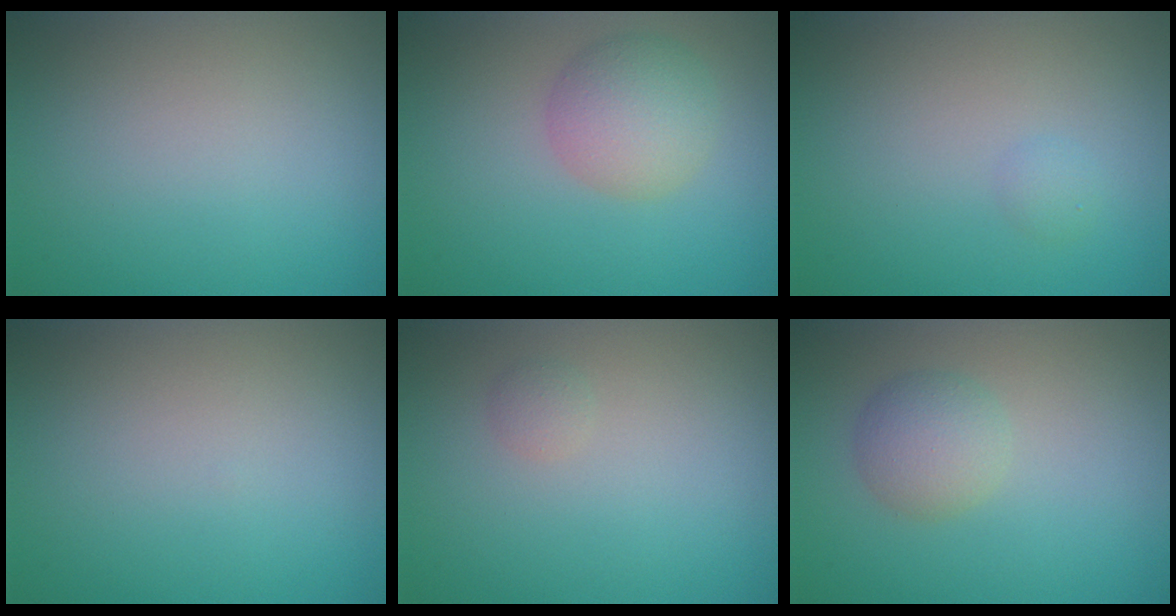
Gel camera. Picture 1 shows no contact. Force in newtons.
{"total": 3.9, "press": 3.9, "slide": 0.1}
{"total": 0.7, "press": 0.7, "slide": 0.0}
{"total": 0.0}
{"total": 0.7, "press": 0.7, "slide": 0.0}
{"total": 2.7, "press": 2.7, "slide": 0.0}